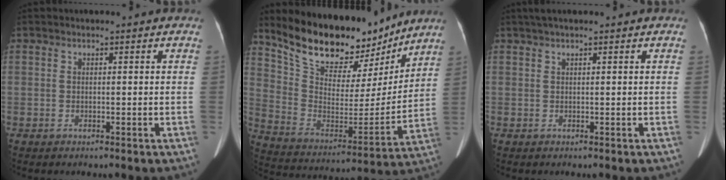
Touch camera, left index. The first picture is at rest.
{"total": 20.5, "force": [17.8, 6.4, 7.8], "torque": [-0.139, -0.026, 0.290]}
{"total": 4.3, "force": [3.4, -0.2, 2.6], "torque": [-0.040, 0.027, 0.051]}